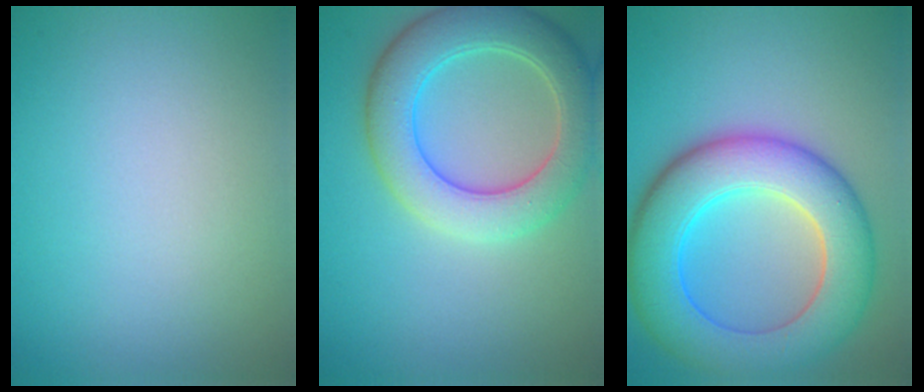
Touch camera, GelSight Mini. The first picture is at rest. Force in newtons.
{"total": 7.0, "press": 7.0, "slide": 0.7}
{"total": 10.0, "press": 10.0, "slide": 0.3}